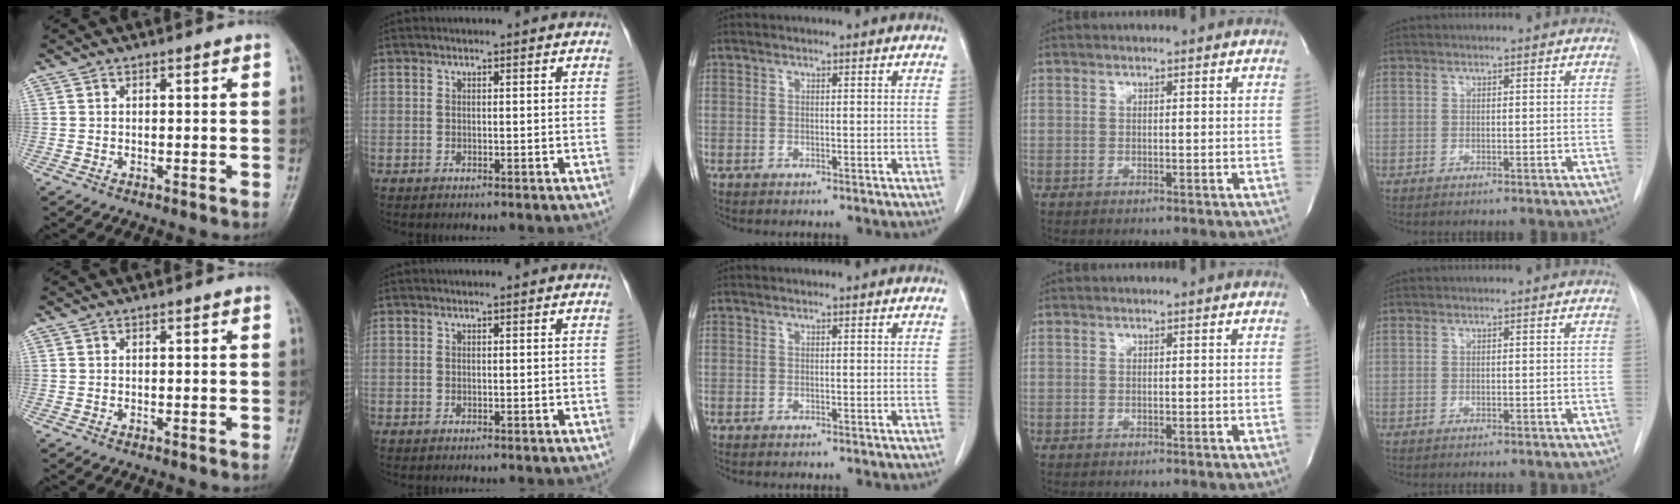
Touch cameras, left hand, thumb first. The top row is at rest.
{}